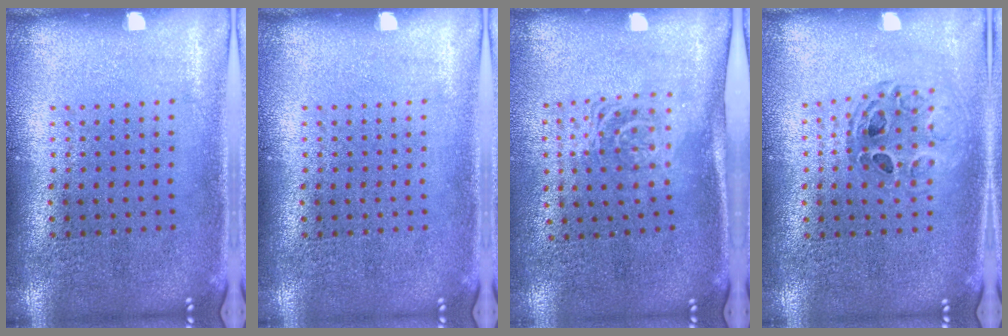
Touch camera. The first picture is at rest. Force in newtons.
{"total": 0.0}
{"total": 1.7, "press": 1.2, "slide": 1.1}
{"total": 0.8, "press": 0.8, "slide": 0.0}